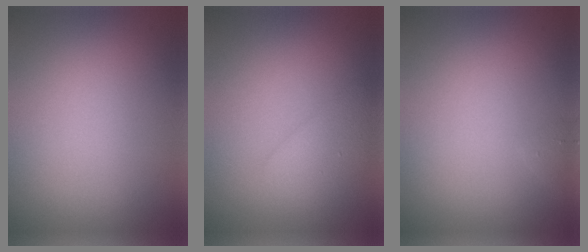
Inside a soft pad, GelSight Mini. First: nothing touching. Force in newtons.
{"total": 2.8, "press": 2.8, "slide": 0.1}
{"total": 0.6, "press": 0.6, "slide": 0.0}